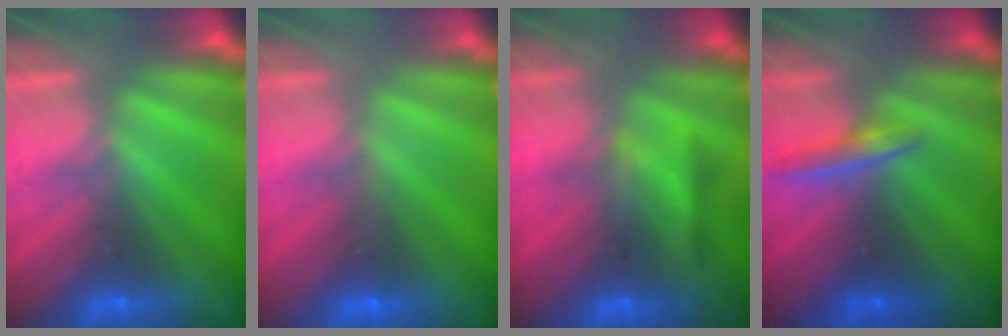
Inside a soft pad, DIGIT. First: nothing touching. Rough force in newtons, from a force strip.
{"total": 2.9}
{"total": 7.5}
{"total": 1.7}